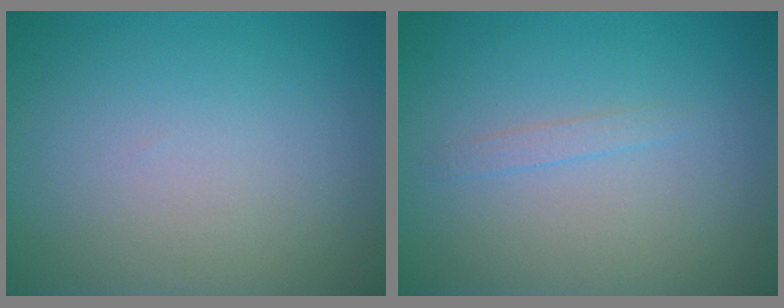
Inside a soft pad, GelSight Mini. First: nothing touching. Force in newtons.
{"total": 0.8, "press": 0.8, "slide": 0.1}